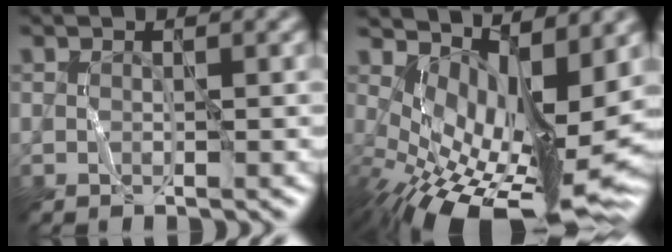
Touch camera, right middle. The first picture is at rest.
{"total": 12.0, "force": [-0.6, 5.6, 10.6], "torque": [-0.178, -0.018, 0.014]}